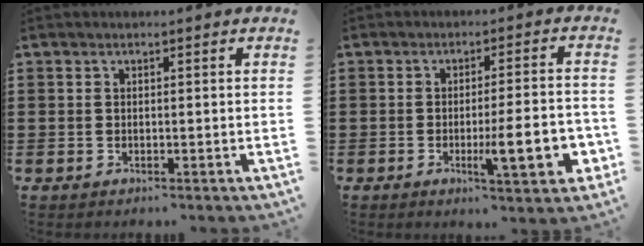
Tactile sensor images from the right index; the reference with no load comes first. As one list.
[{"total": 9.8, "force": [-2.6, 1.8, 9.3], "torque": [-0.127, -0.009, -0.038]}]